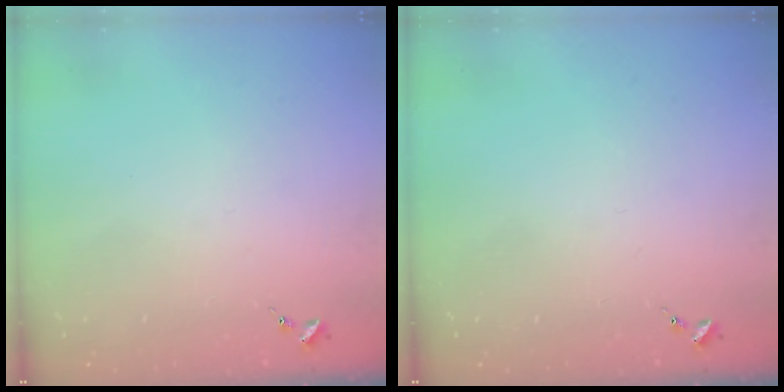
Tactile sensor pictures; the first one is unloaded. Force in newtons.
{"total": 0.0}